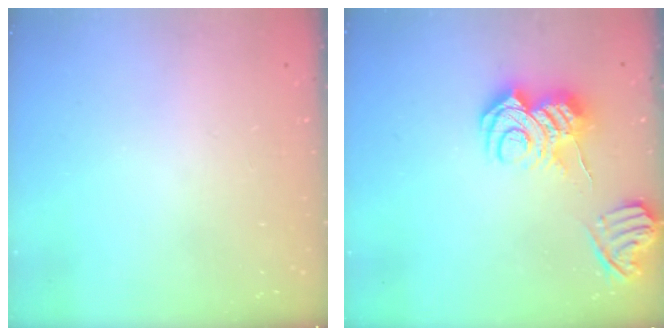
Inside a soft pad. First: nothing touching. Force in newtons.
{"total": 11.2, "press": 11.2, "slide": 1.3}